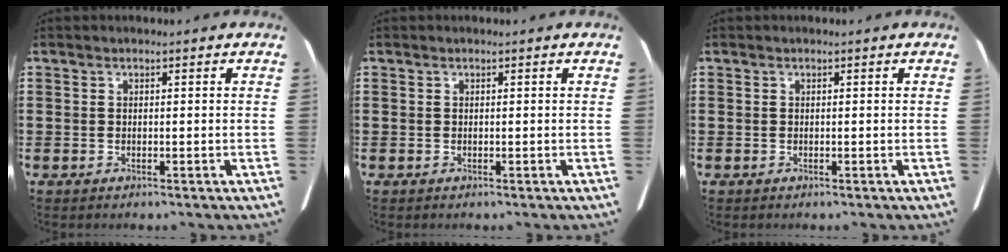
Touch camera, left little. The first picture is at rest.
{"total": 0.0}
{"total": 0.0}